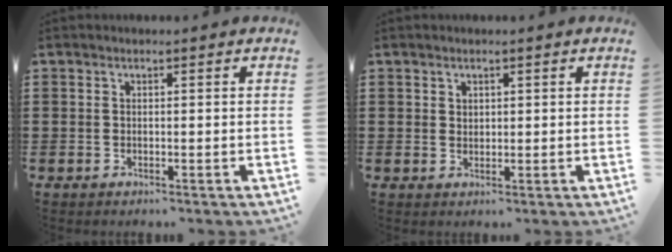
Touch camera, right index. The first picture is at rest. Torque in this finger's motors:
{"motor_torque": [-0.42, 0.67, 0.04, -0.01]}